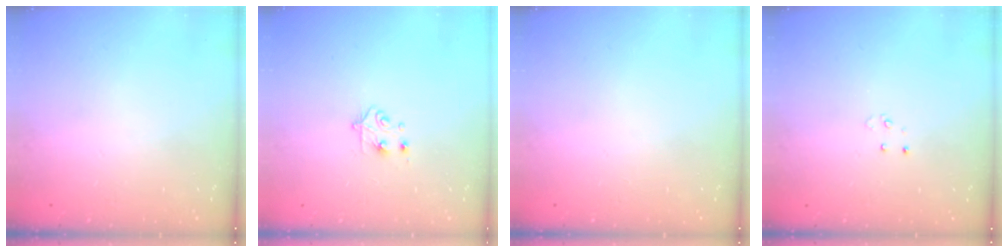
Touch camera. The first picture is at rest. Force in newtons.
{"total": 4.8, "press": 4.8, "slide": 0.6}
{"total": 0.0}
{"total": 3.0, "press": 3.0, "slide": 0.4}